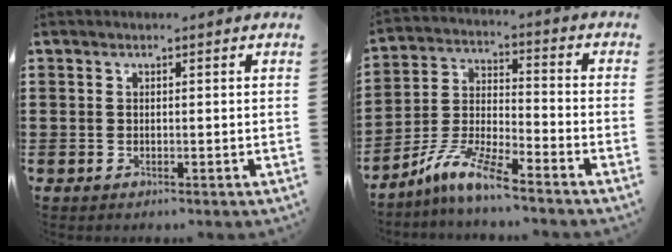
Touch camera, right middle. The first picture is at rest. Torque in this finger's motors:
{"motor_torque": [2.14, 0.00, 0.48, 0.11]}